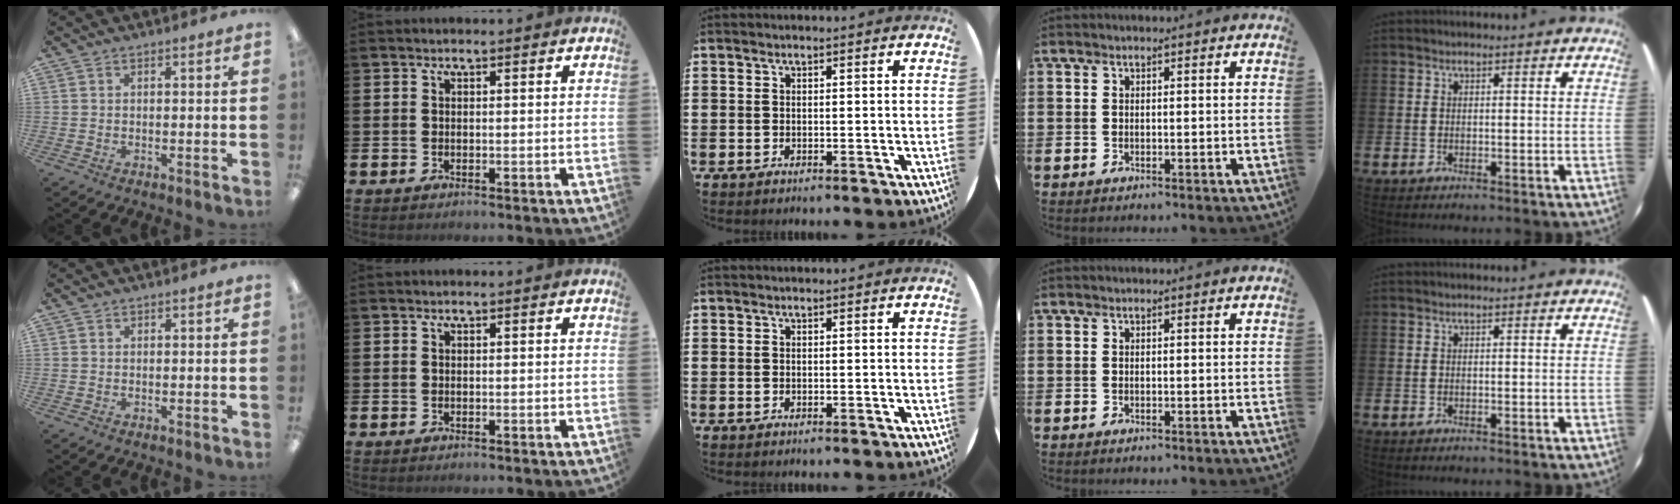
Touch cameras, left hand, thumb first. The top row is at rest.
{}